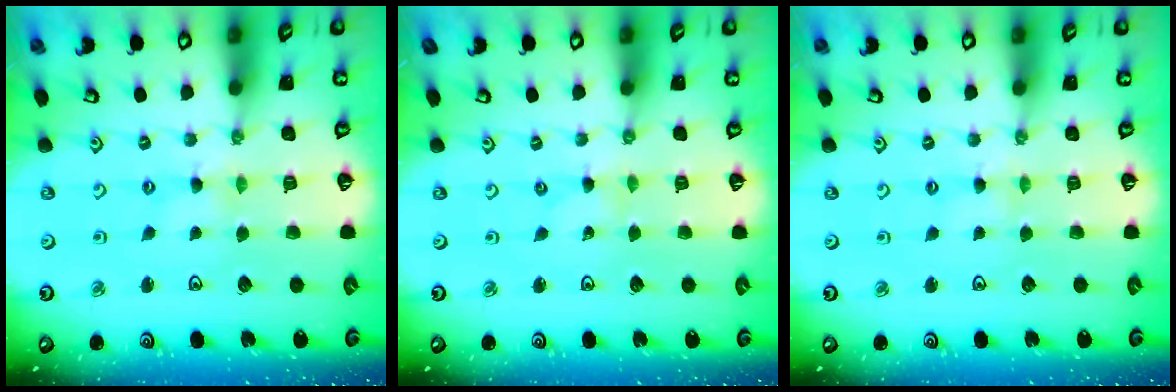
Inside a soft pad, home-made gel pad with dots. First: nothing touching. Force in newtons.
{"total": 0.0}
{"total": 0.9, "press": 0.8, "slide": 0.2}